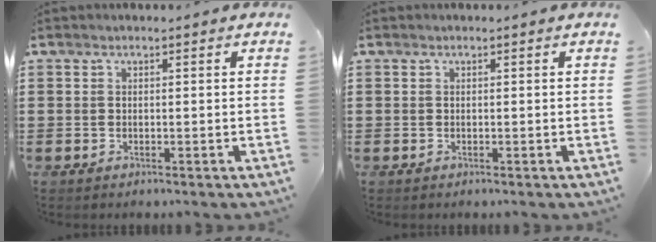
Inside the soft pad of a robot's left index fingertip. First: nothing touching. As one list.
[{"total": 0.0}]